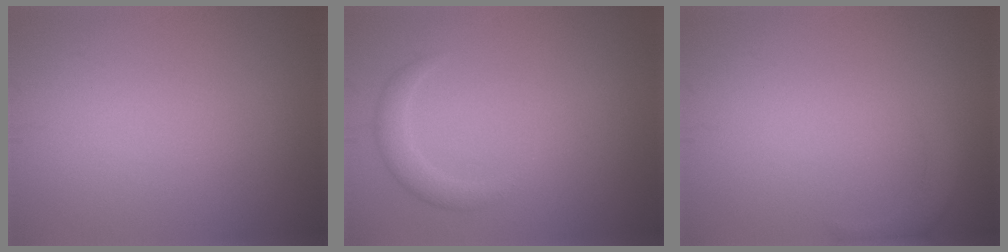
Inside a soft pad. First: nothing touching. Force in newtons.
{"total": 1.8, "press": 1.8, "slide": 0.2}
{"total": 1.6, "press": 1.6, "slide": 0.3}